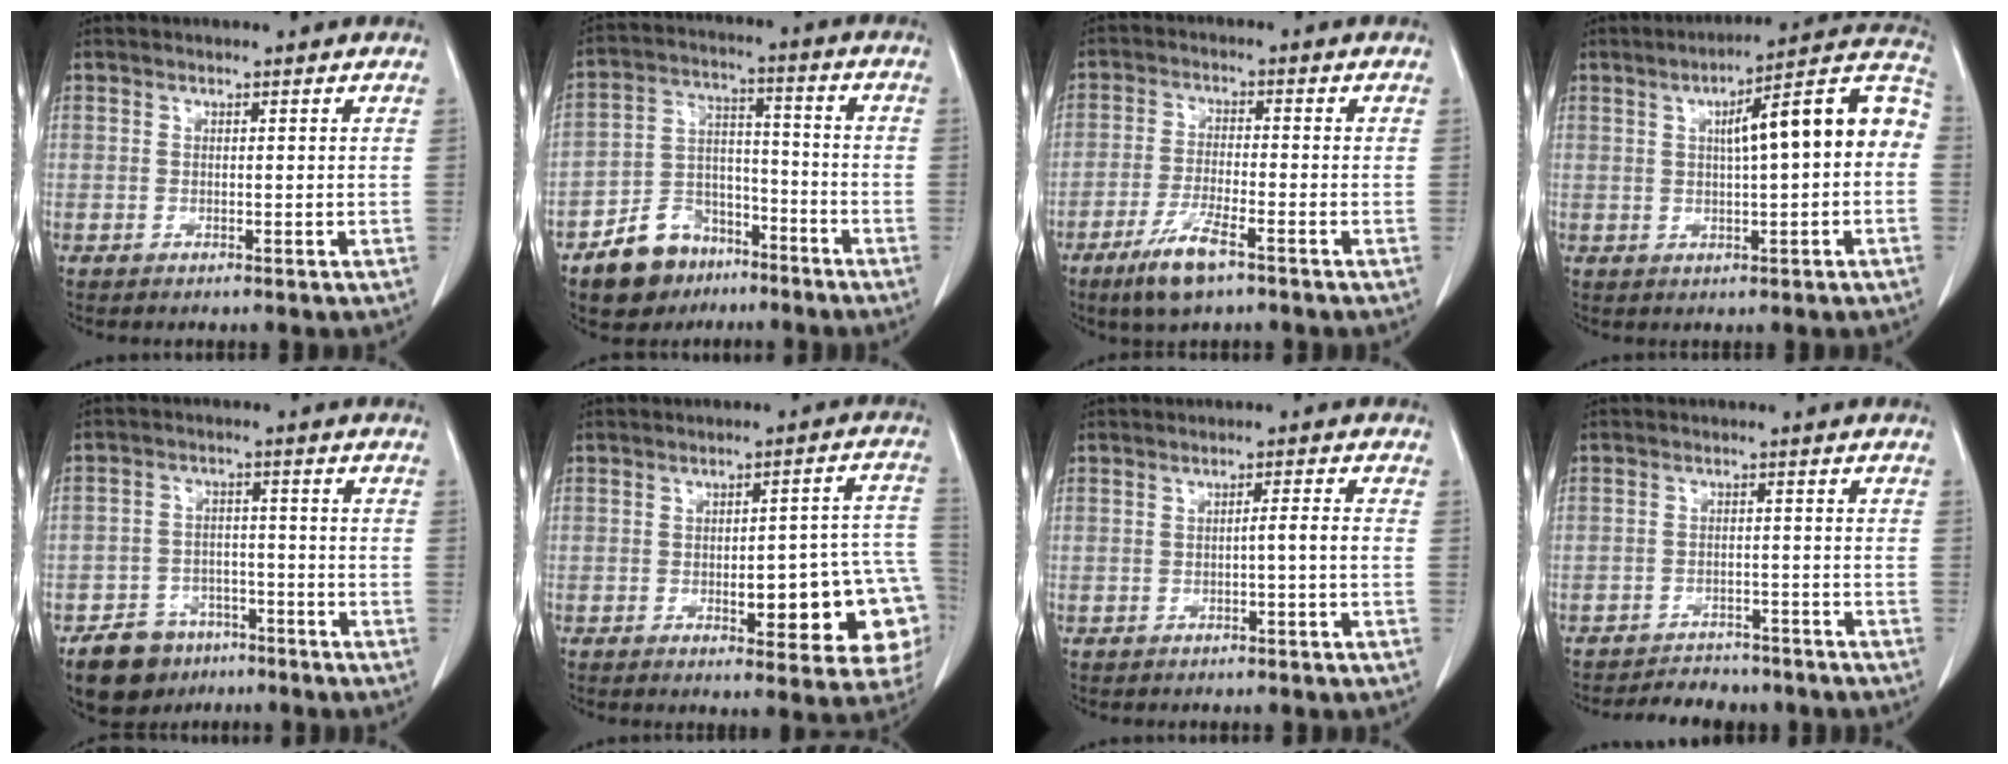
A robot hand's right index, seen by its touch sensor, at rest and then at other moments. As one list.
[{"total": 10.5, "force": [-7.2, 6.8, 3.6], "torque": [-0.069, 0.026, -0.120]}, {"total": 7.2, "force": [-4.6, 1.1, 5.4], "torque": [-0.112, -0.013, -0.082]}, {"total": 13.2, "force": [1.3, 2.1, 13.0], "torque": [-0.176, 0.044, 0.015]}, {"total": 8.3, "force": [-5.9, 5.4, 2.1], "torque": [-0.035, 0.008, -0.092]}, {"total": 15.9, "force": [-3.7, 4.3, 14.9], "torque": [-0.107, 0.037, -0.028]}, {"total": 2.2, "force": [-0.7, -0.4, 2.0], "torque": [-0.029, 0.003, -0.012]}, {"total": 9.1, "force": [-8.2, 3.5, 1.9], "torque": [-0.024, 0.003, -0.102]}]